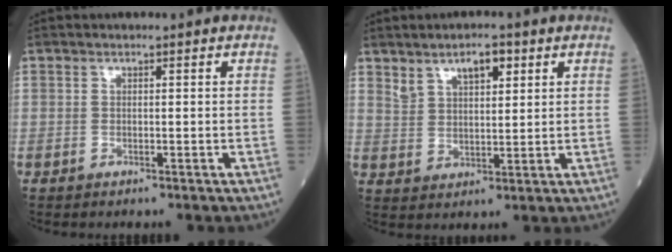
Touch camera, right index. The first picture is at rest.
{"total": 5.6, "force": [3.6, 2.3, 3.7], "torque": [-0.066, 0.007, 0.067]}